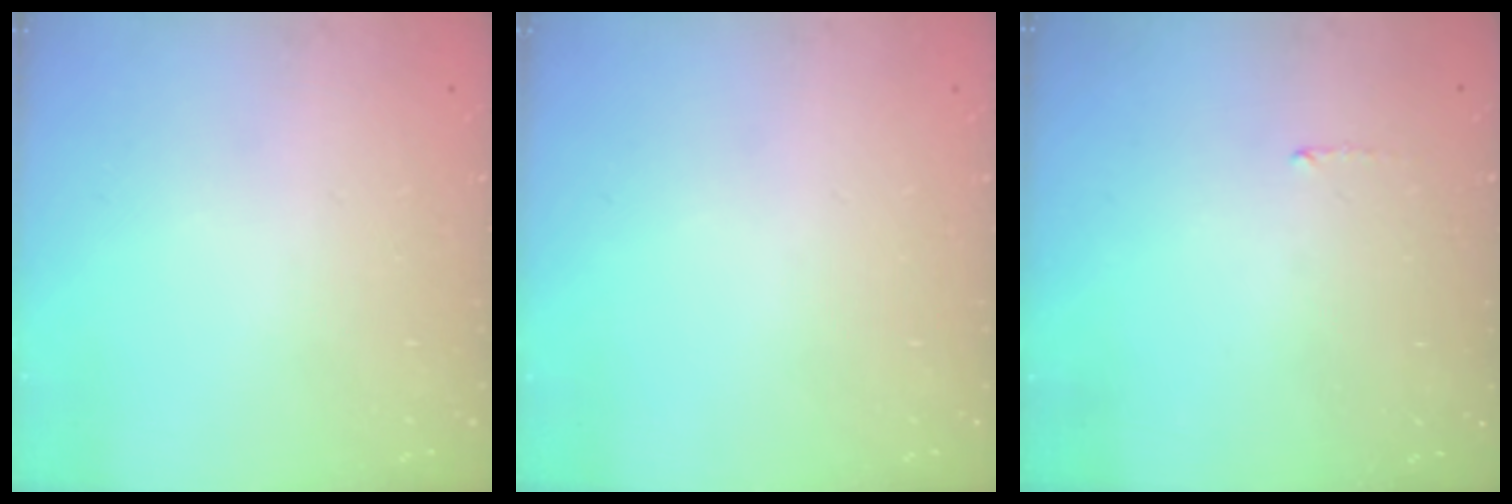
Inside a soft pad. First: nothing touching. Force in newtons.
{"total": 0.0}
{"total": 4.5, "press": 4.5, "slide": 0.4}